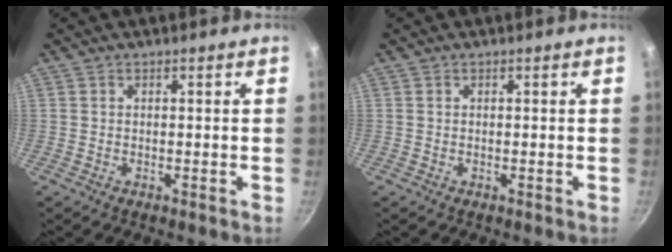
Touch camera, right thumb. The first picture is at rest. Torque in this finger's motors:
{"motor_torque": [0.00, 0.00, 0.06, 0.12, 0.04]}